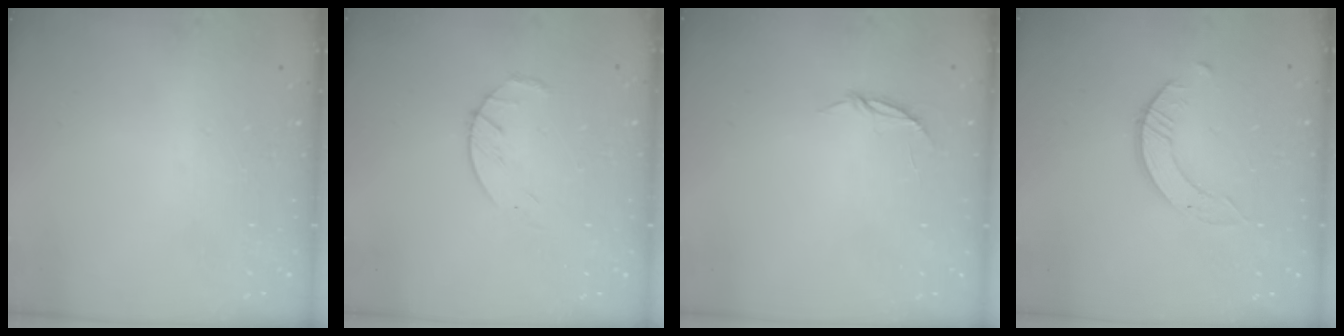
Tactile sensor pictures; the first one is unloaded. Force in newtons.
{"total": 4.3, "press": 4.2, "slide": 0.6}
{"total": 3.3, "press": 3.3, "slide": 0.3}
{"total": 1.6, "press": 1.6, "slide": 0.2}